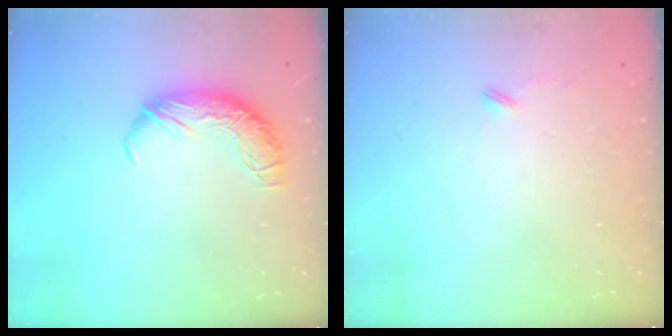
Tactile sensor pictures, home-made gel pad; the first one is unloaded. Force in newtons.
{"total": 8.7, "press": 8.7, "slide": 0.5}